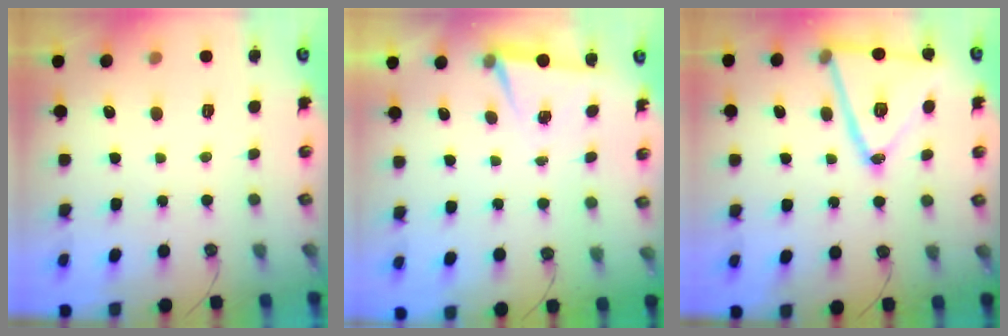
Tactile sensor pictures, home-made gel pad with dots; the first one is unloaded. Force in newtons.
{"total": 5.3, "press": 2.7, "slide": 4.5}
{"total": 19.6, "press": 19.3, "slide": 3.6}